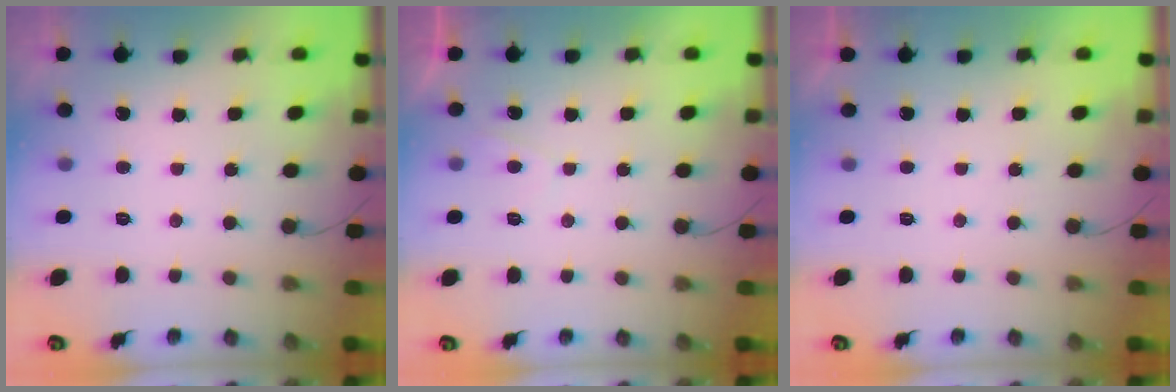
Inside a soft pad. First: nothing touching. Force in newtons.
{"total": 0.7, "press": 0.4, "slide": 0.5}
{"total": 2.2, "press": 2.2, "slide": 0.4}